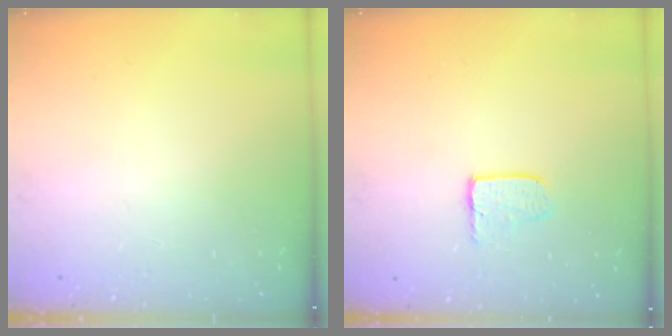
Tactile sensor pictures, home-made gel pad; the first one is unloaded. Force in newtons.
{"total": 3.4, "press": 3.4, "slide": 0.3}